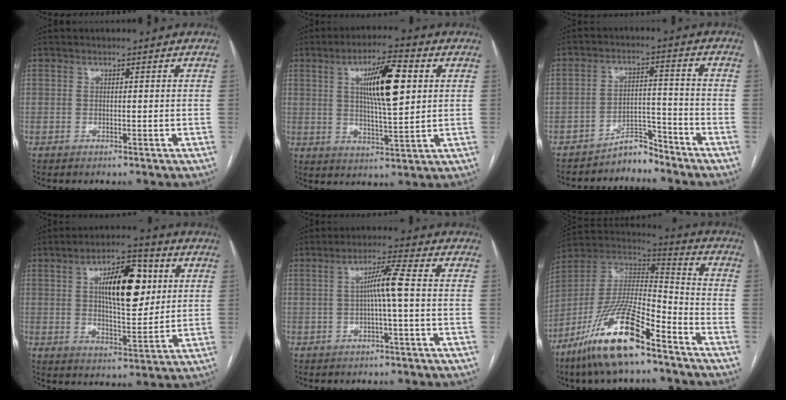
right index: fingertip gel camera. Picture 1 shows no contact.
{"total": 11.2, "force": [3.0, 2.0, 10.6], "torque": [-0.182, 0.005, 0.050]}
{"total": 4.5, "force": [-4.4, 1.0, 0.2], "torque": [0.004, 0.016, -0.072]}
{"total": 12.5, "force": [3.3, 4.4, 11.2], "torque": [-0.181, 0.015, 0.055]}
{"total": 4.9, "force": [-0.2, -0.6, 4.9], "torque": [-0.086, 0.012, -0.002]}
{"total": 18.5, "force": [-12.1, 4.1, 13.4], "torque": [-0.284, -0.010, -0.226]}